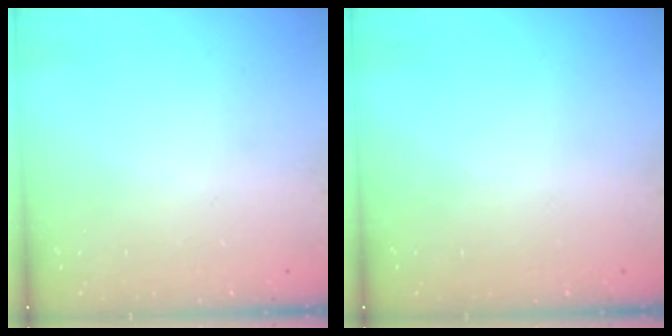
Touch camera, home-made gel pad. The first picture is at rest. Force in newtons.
{"total": 0.0}